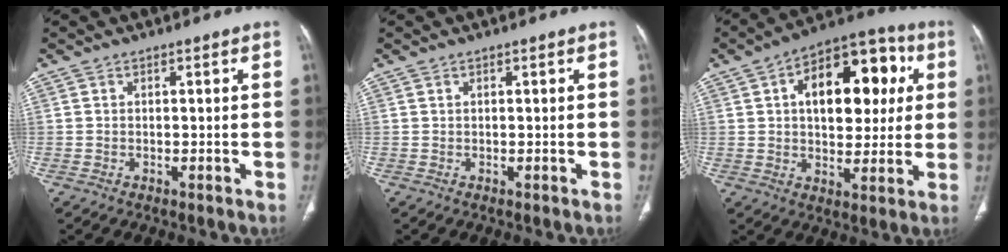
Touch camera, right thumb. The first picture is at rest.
{"total": 0.0}
{"total": 18.9, "force": [4.6, 10.9, 14.7], "torque": [-0.162, 0.020, 0.064]}